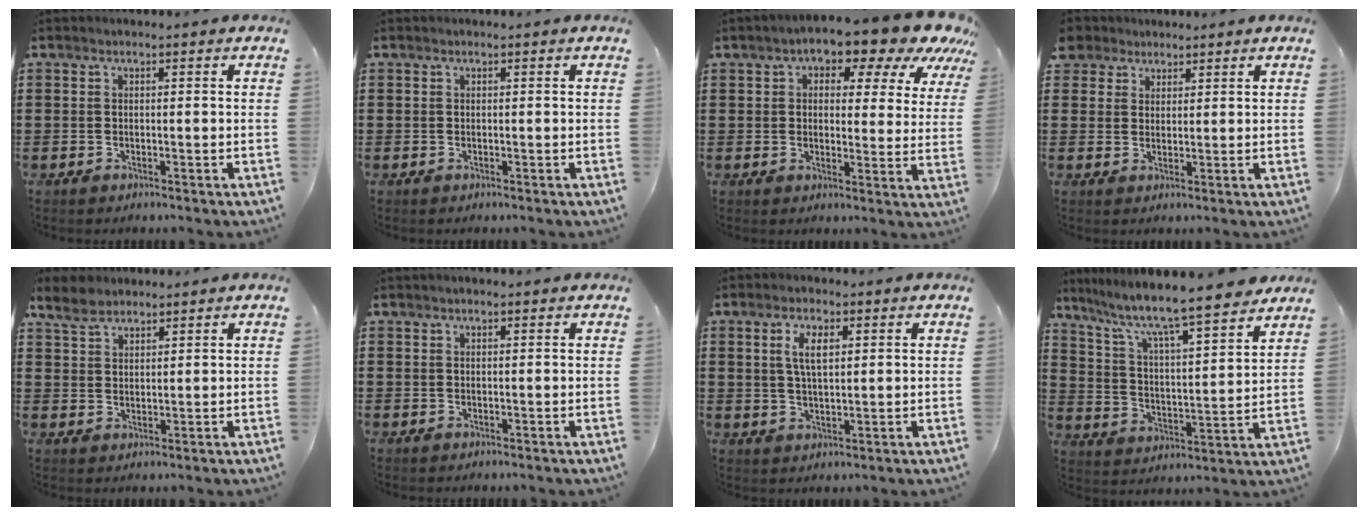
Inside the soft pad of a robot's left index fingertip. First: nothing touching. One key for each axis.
{"total": 0.0}
{"total": 7.5, "fx": 5.6, "fy": 2.6, "fz": 4.2, "tx": -0.068, "ty": -0.039, "tz": 0.086}
{"total": 3.3, "fx": 2.2, "fy": 2.5, "fz": -0.1, "tx": -0.016, "ty": 0.013, "tz": 0.042}
{"total": 4.6, "fx": 3.6, "fy": 2.2, "fz": 1.7, "tx": -0.047, "ty": 0.003, "tz": 0.069}
{"total": 0.5, "fx": 0.4, "fy": 0.1, "fz": 0.3, "tx": -0.007, "ty": 0.003, "tz": 0.007}
{"total": 4.5, "fx": 1.7, "fy": 1.8, "fz": 3.8, "tx": -0.082, "ty": 0.009, "tz": 0.027}
{"total": 7.7, "fx": 6.8, "fy": 0.3, "fz": 3.7, "tx": -0.101, "ty": -0.053, "tz": 0.109}